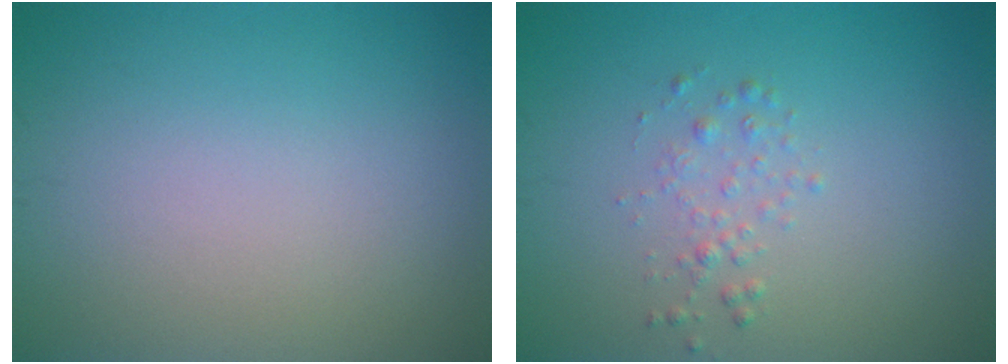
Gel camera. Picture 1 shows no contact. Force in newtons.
{"total": 1.3, "press": 1.3, "slide": 0.0}